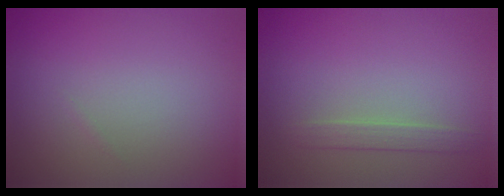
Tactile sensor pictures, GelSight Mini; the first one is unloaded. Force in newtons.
{"total": 1.3, "press": 1.3, "slide": 0.1}